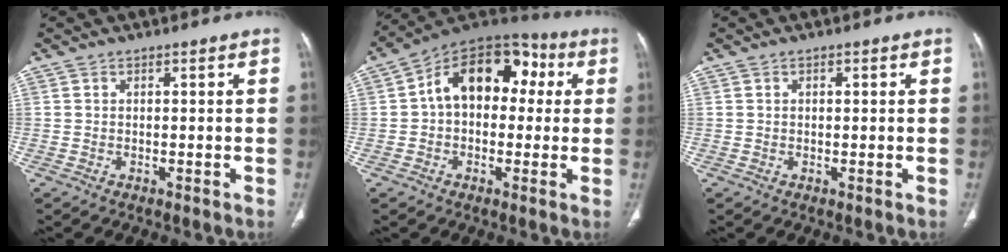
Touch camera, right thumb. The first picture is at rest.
{"total": 16.3, "force": [2.5, 10.9, 11.8], "torque": [-0.135, 0.047, 0.026]}
{"total": 0.8, "force": [0.3, 0.4, 0.7], "torque": [-0.016, 0.004, 0.006]}